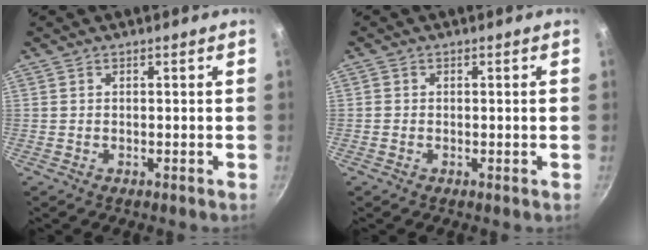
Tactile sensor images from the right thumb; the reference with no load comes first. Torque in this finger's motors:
{"motor_torque": [-0.28, -0.40, 0.35, -0.13, 0.06]}